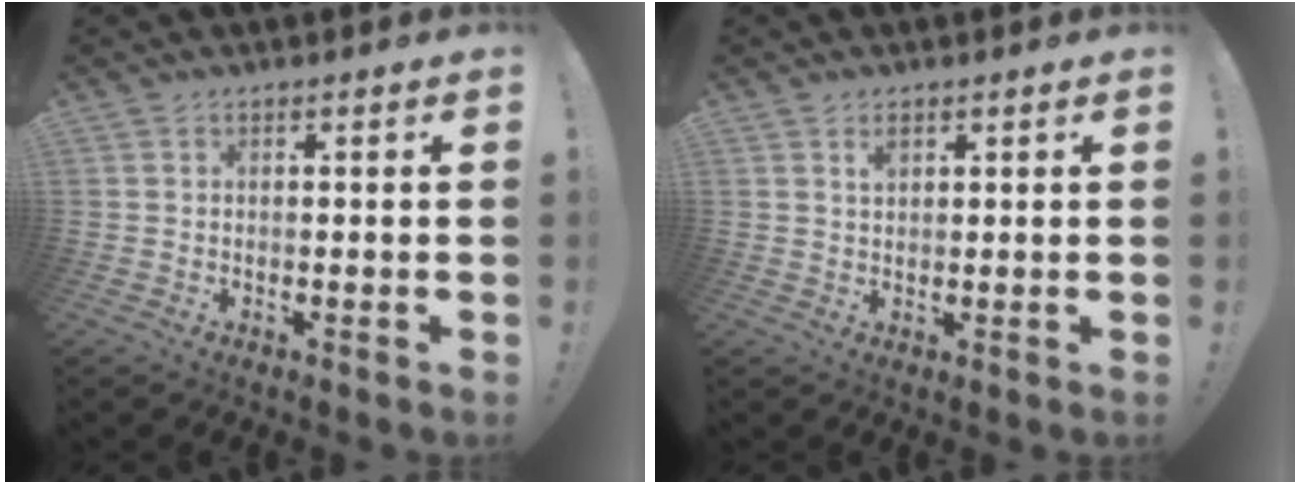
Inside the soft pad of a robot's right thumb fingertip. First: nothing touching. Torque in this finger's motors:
{"motor_torque": [-0.01, -0.08, -0.49, 0.13, -0.02]}